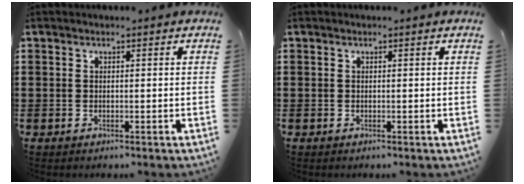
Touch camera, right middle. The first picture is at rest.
{"total": 0.0}